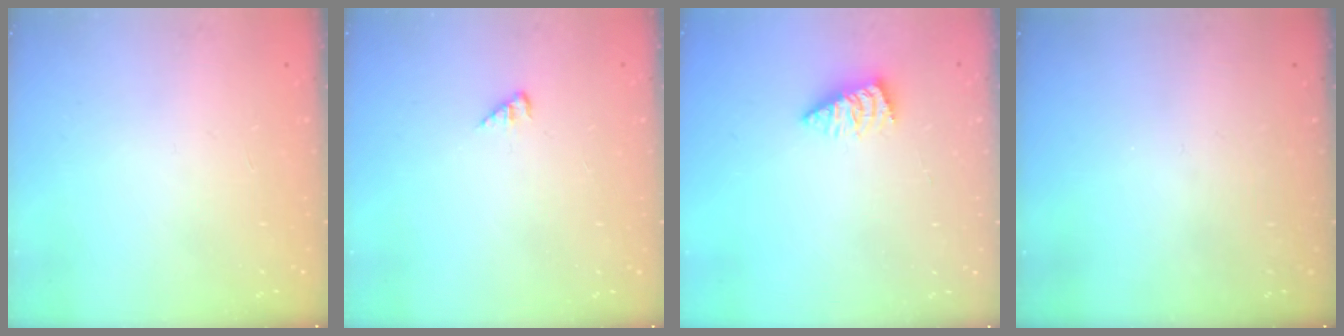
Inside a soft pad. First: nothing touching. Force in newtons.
{"total": 2.2, "press": 2.2, "slide": 0.2}
{"total": 1.7, "press": 1.7, "slide": 0.1}
{"total": 0.0}